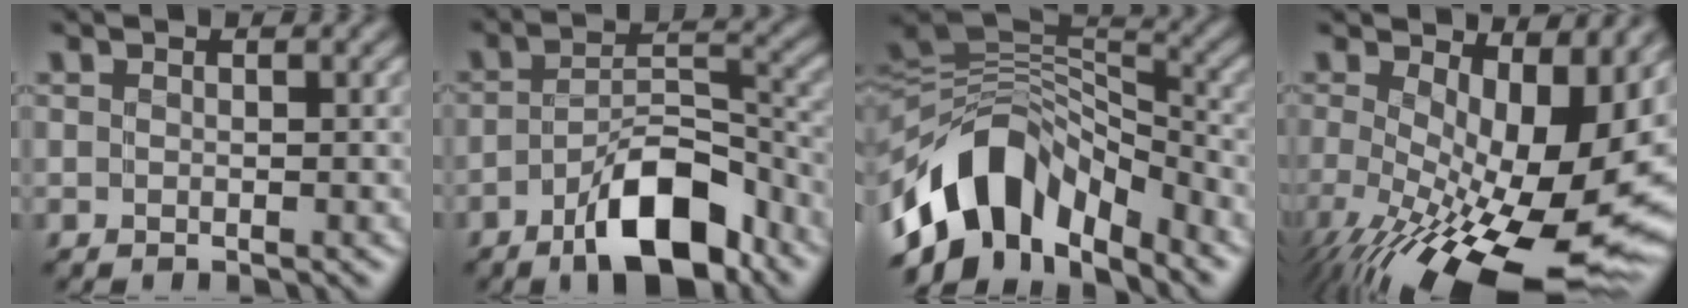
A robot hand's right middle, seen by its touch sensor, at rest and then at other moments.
{"total": 8.5, "force": [-5.1, 3.2, 5.9], "torque": [-0.097, 0.011, -0.088]}
{"total": 10.6, "force": [-6.1, 6.3, 5.9], "torque": [-0.098, 0.011, -0.113]}
{"total": 17.1, "force": [-2.8, 8.0, 14.9], "torque": [-0.214, -0.038, -0.026]}